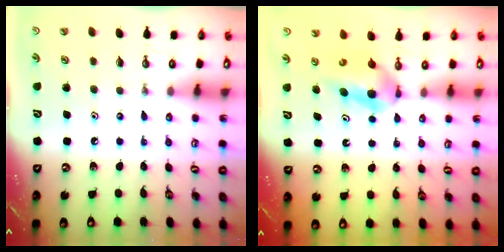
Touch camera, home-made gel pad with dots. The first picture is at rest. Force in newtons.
{"total": 5.4, "press": 5.4, "slide": 0.2}